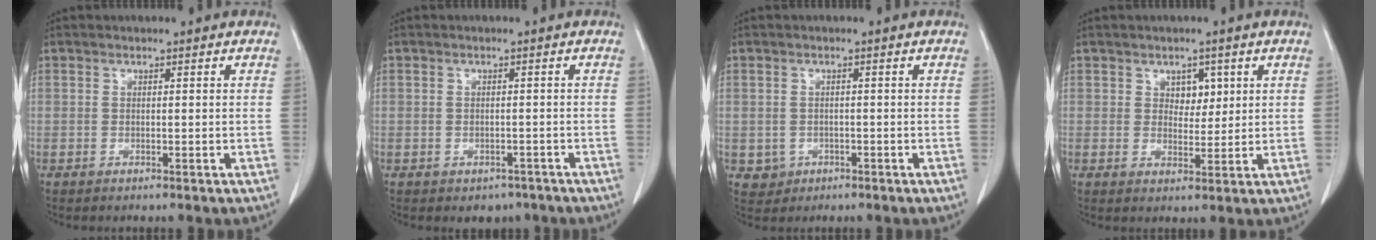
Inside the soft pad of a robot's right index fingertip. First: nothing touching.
{"total": 2.9, "force": [-1.9, 2.1, 0.6], "torque": [-0.001, 0.007, -0.020]}
{"total": 2.7, "force": [-0.9, 2.5, 0.4], "torque": [-0.001, 0.007, -0.007]}
{"total": 3.2, "force": [1.4, 2.1, 2.0], "torque": [-0.022, 0.001, 0.023]}